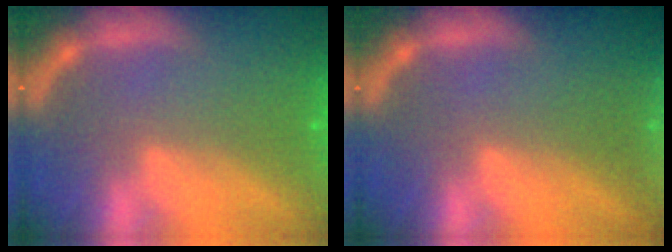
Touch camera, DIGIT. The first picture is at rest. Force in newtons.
{"total": 8.0}